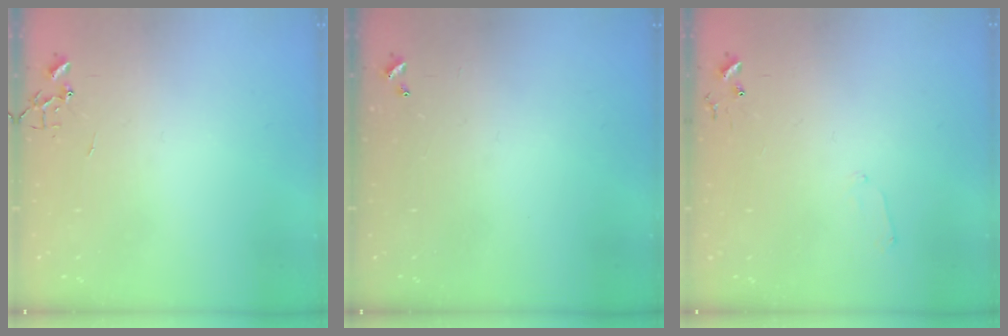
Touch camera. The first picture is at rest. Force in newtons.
{"total": 0.0}
{"total": 5.1, "press": 5.0, "slide": 0.6}